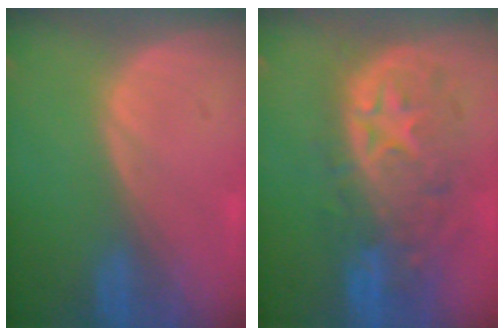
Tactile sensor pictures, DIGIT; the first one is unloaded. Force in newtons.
{"total": 11.0, "press": 9.7, "slide": 5.1}